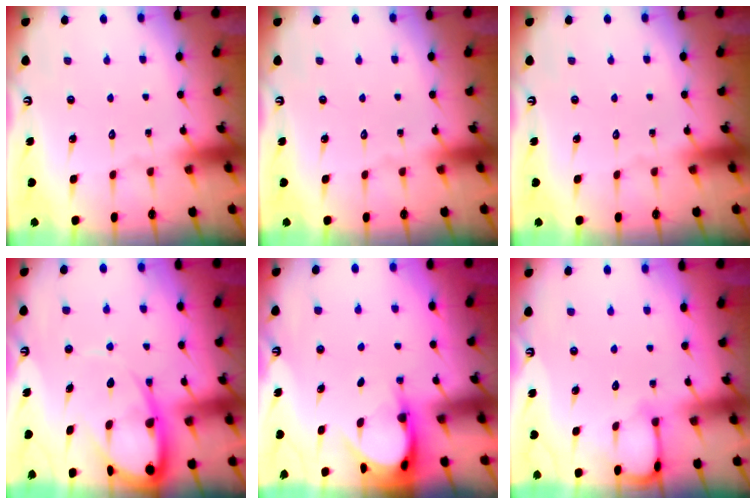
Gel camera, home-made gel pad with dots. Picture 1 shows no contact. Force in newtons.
{"total": 0.0}
{"total": 0.0}
{"total": 11.1, "press": 11.0, "slide": 1.2}
{"total": 3.9, "press": 3.9, "slide": 0.3}
{"total": 4.5, "press": 4.5, "slide": 0.4}